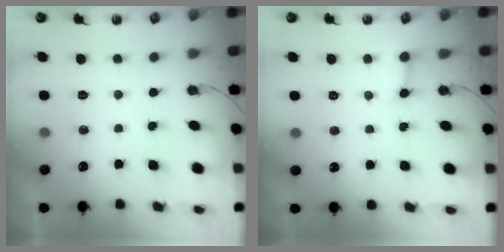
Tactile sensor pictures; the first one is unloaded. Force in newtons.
{"total": 2.7, "press": 2.7, "slide": 0.5}